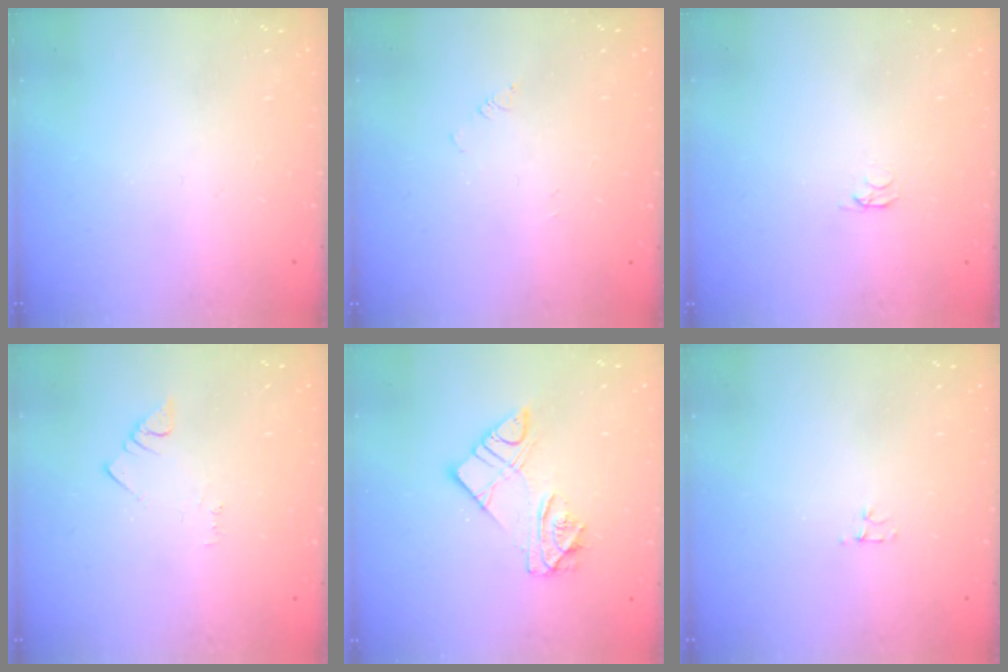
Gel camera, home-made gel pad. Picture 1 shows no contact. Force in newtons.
{"total": 1.4, "press": 1.3, "slide": 0.3}
{"total": 2.1, "press": 2.0, "slide": 0.3}
{"total": 1.5, "press": 1.5, "slide": 0.3}
{"total": 10.9, "press": 10.8, "slide": 0.9}
{"total": 3.1, "press": 3.0, "slide": 0.4}